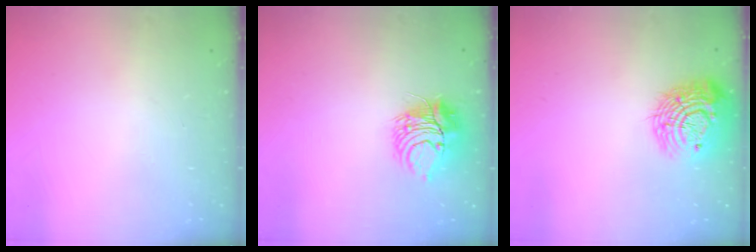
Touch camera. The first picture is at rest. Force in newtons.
{"total": 9.2, "press": 9.2, "slide": 0.4}
{"total": 15.9, "press": 15.9, "slide": 1.0}